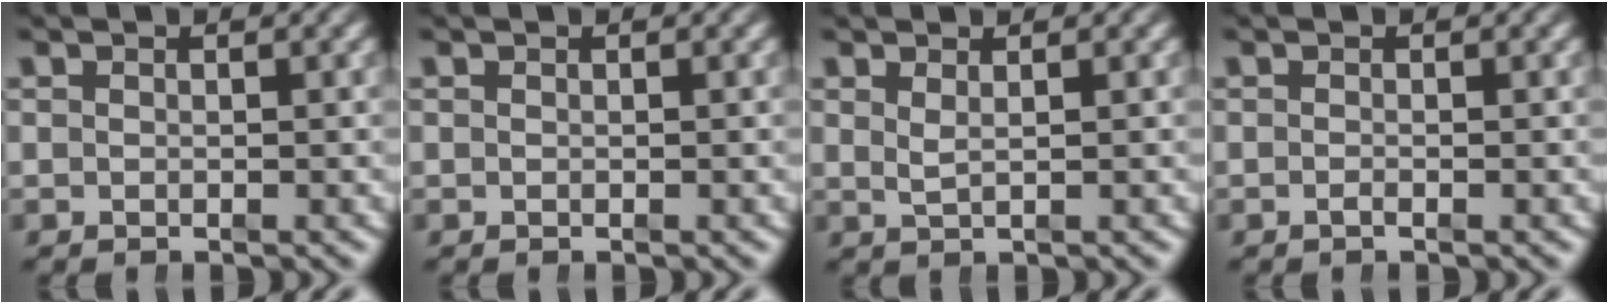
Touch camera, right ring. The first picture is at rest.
{"total": 0.0}
{"total": 1.1, "force": [0.8, -0.5, 0.7], "torque": [-0.016, -0.009, 0.025]}
{"total": 0.5, "force": [-0.5, 0.0, 0.3], "torque": [-0.005, -0.001, -0.010]}